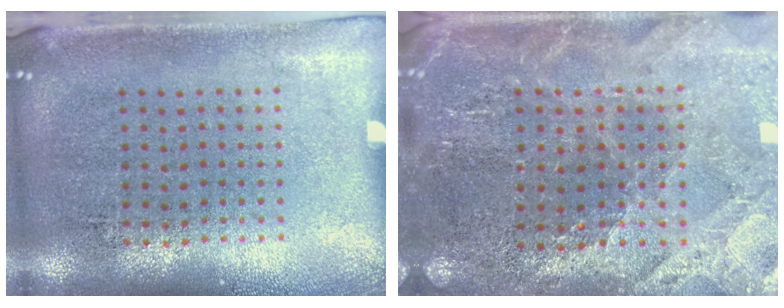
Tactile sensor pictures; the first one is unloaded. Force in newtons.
{"total": 2.6, "press": 2.6, "slide": 0.4}